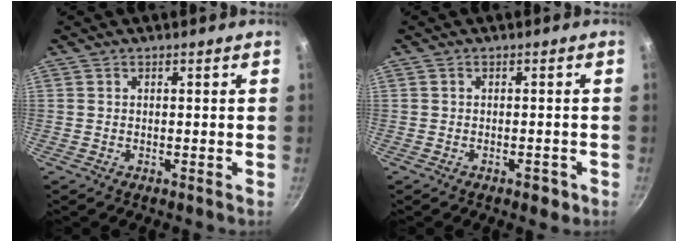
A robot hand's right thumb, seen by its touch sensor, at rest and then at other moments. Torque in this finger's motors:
{"motor_torque": [-0.30, 0.07, -0.28, 0.12, 0.05]}